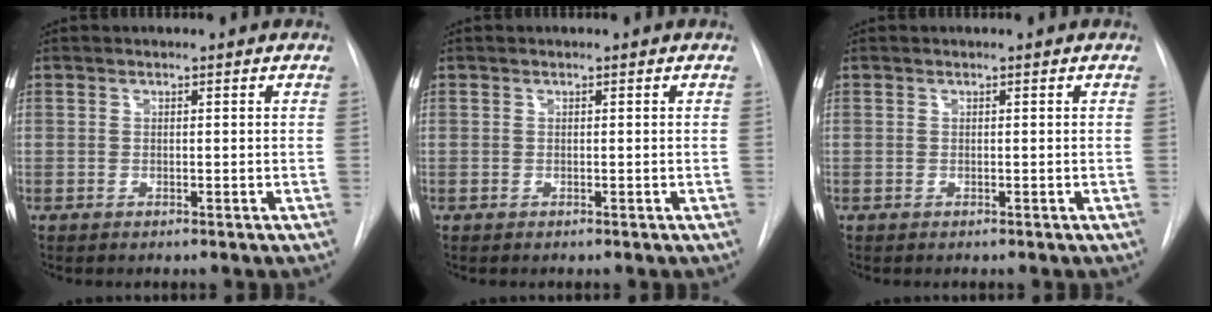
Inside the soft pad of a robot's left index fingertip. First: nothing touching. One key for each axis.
{"total": 0.0}
{"total": 0.0}